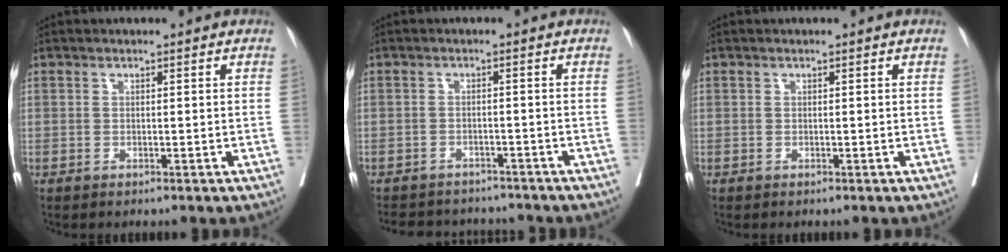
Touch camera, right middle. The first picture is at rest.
{"total": 9.3, "force": [-8.7, 2.7, 1.8], "torque": [-0.031, 0.010, -0.110]}
{"total": 0.0}